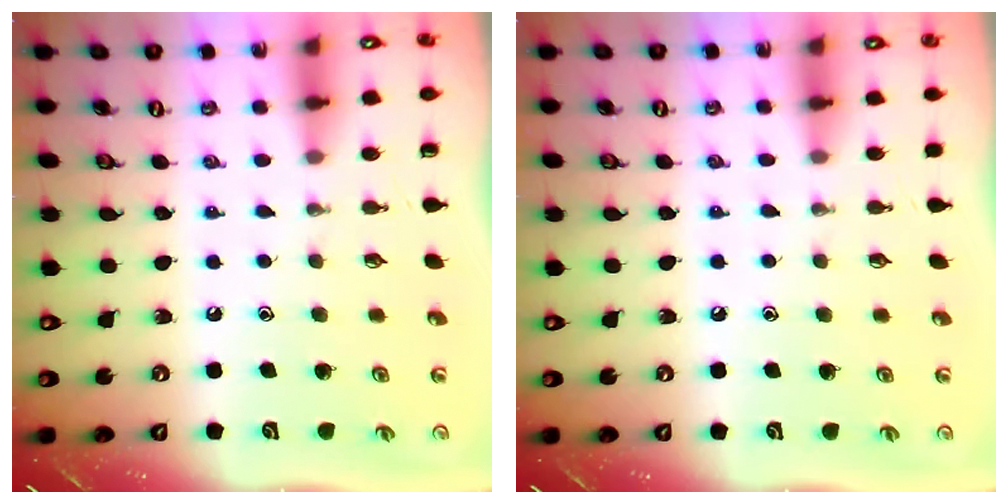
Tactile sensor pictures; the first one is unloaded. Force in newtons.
{"total": 3.0, "press": 2.9, "slide": 0.5}